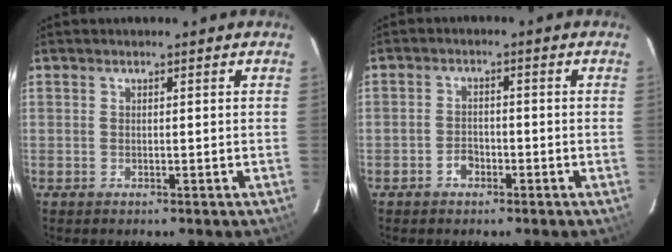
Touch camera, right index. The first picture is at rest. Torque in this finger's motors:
{"motor_torque": [0.37, -0.02, 0.02, -0.02]}